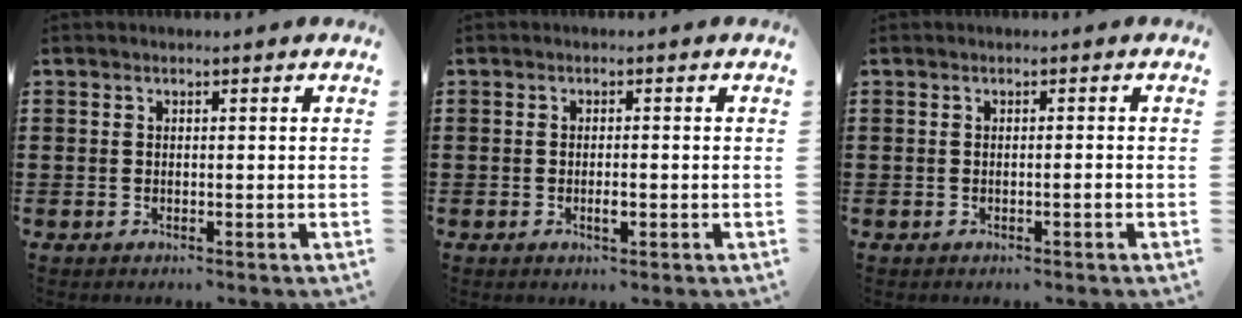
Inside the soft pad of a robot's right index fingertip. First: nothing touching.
{"total": 1.7, "force": [-0.6, 0.5, 1.5], "torque": [-0.028, -0.002, -0.009]}
{"total": 0.8, "force": [-0.4, 0.0, 0.7], "torque": [-0.013, -0.003, -0.007]}